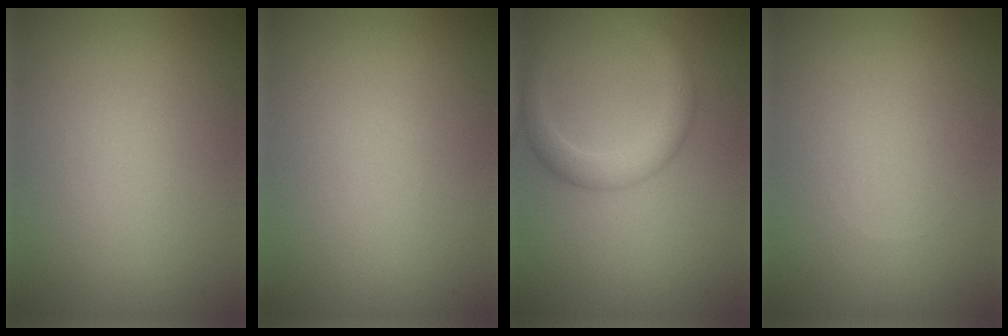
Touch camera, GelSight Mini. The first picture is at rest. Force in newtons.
{"total": 0.0}
{"total": 3.5, "press": 3.5, "slide": 0.0}
{"total": 0.0}